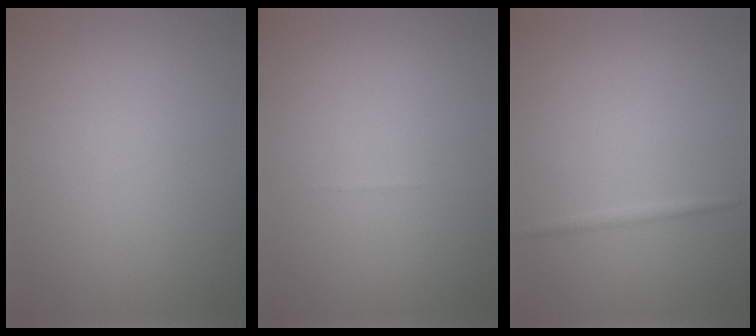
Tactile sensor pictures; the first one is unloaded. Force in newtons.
{"total": 0.0}
{"total": 0.8, "press": 0.8, "slide": 0.0}